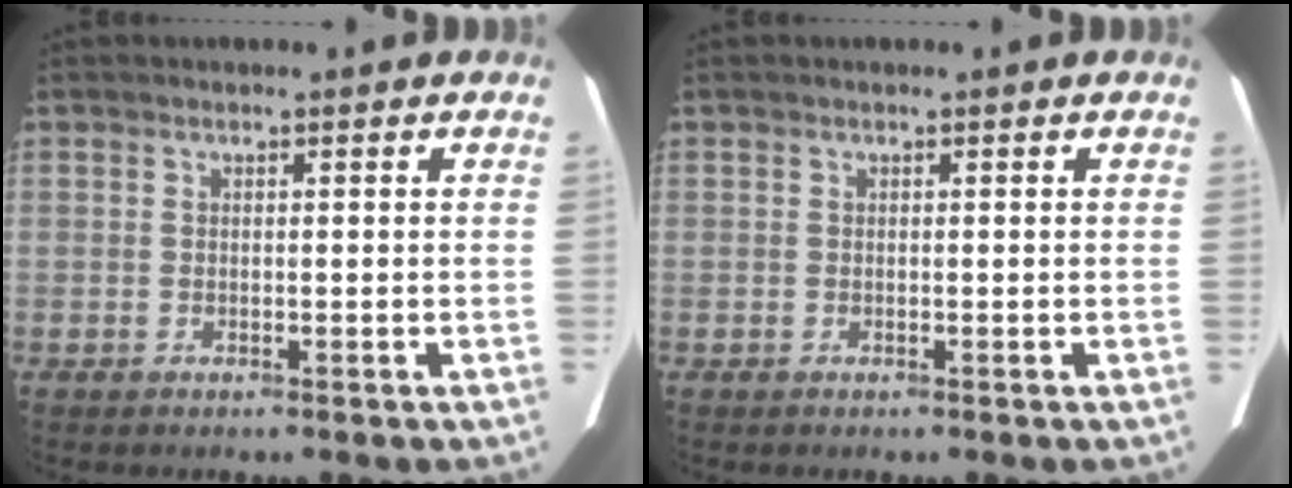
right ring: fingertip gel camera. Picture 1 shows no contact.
{"total": 0.0}